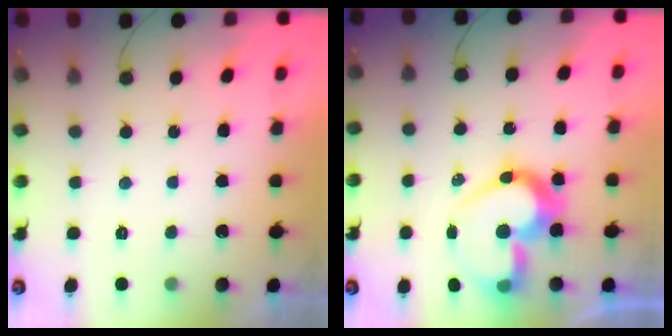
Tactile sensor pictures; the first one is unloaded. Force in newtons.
{"total": 15.9, "press": 15.7, "slide": 2.1}